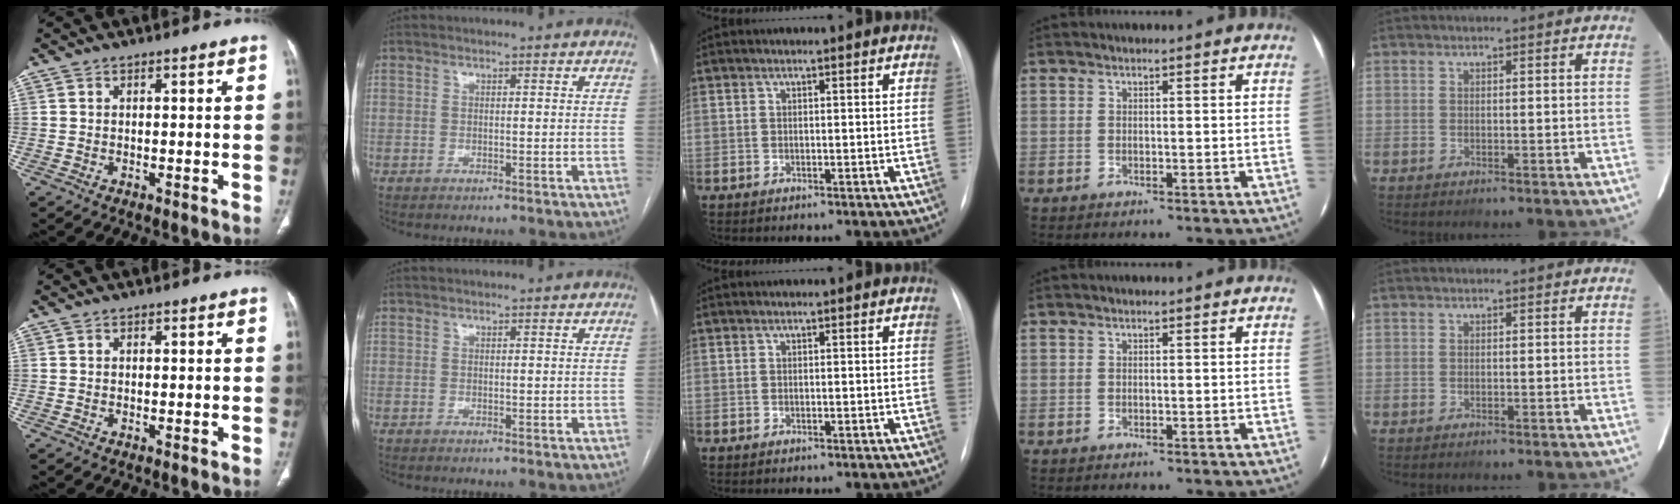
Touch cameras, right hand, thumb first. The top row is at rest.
{"index": {"total": 0.6, "force": [0.2, 0.4, 0.5], "torque": [-0.009, -0.002, 0.006]}}